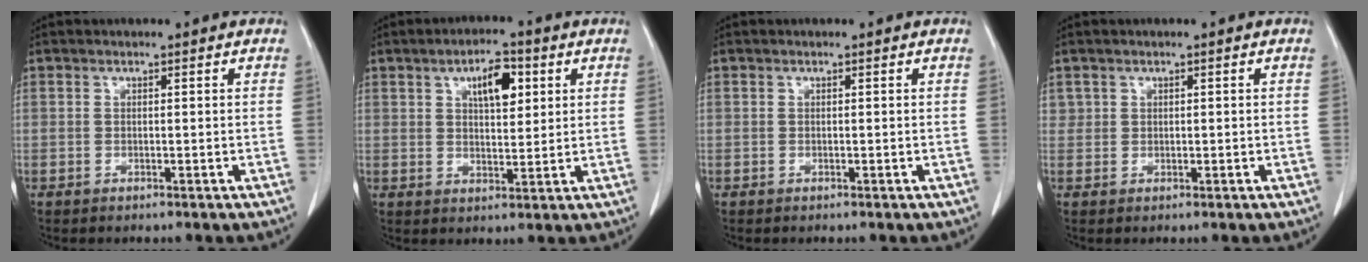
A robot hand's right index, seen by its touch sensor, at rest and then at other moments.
{"total": 6.5, "force": [2.6, 2.5, 5.4], "torque": [-0.088, 0.007, 0.044]}
{"total": 0.0}
{"total": 1.2, "force": [0.4, 1.1, 0.2], "torque": [0.004, 0.007, 0.007]}